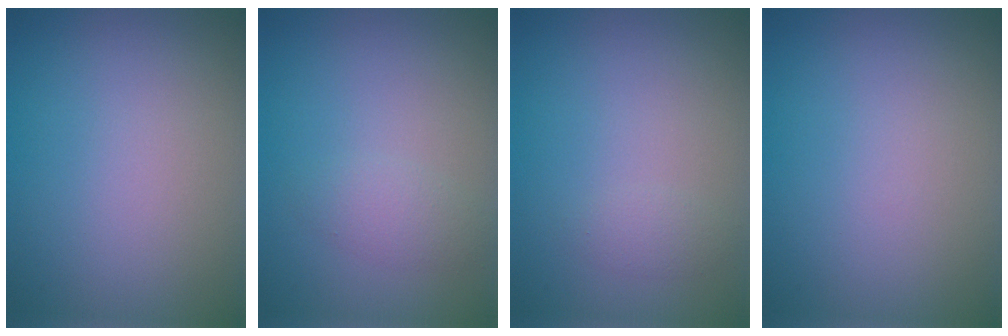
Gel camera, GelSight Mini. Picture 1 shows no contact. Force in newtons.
{"total": 1.6, "press": 1.6, "slide": 0.0}
{"total": 0.9, "press": 0.9, "slide": 0.0}
{"total": 0.0}